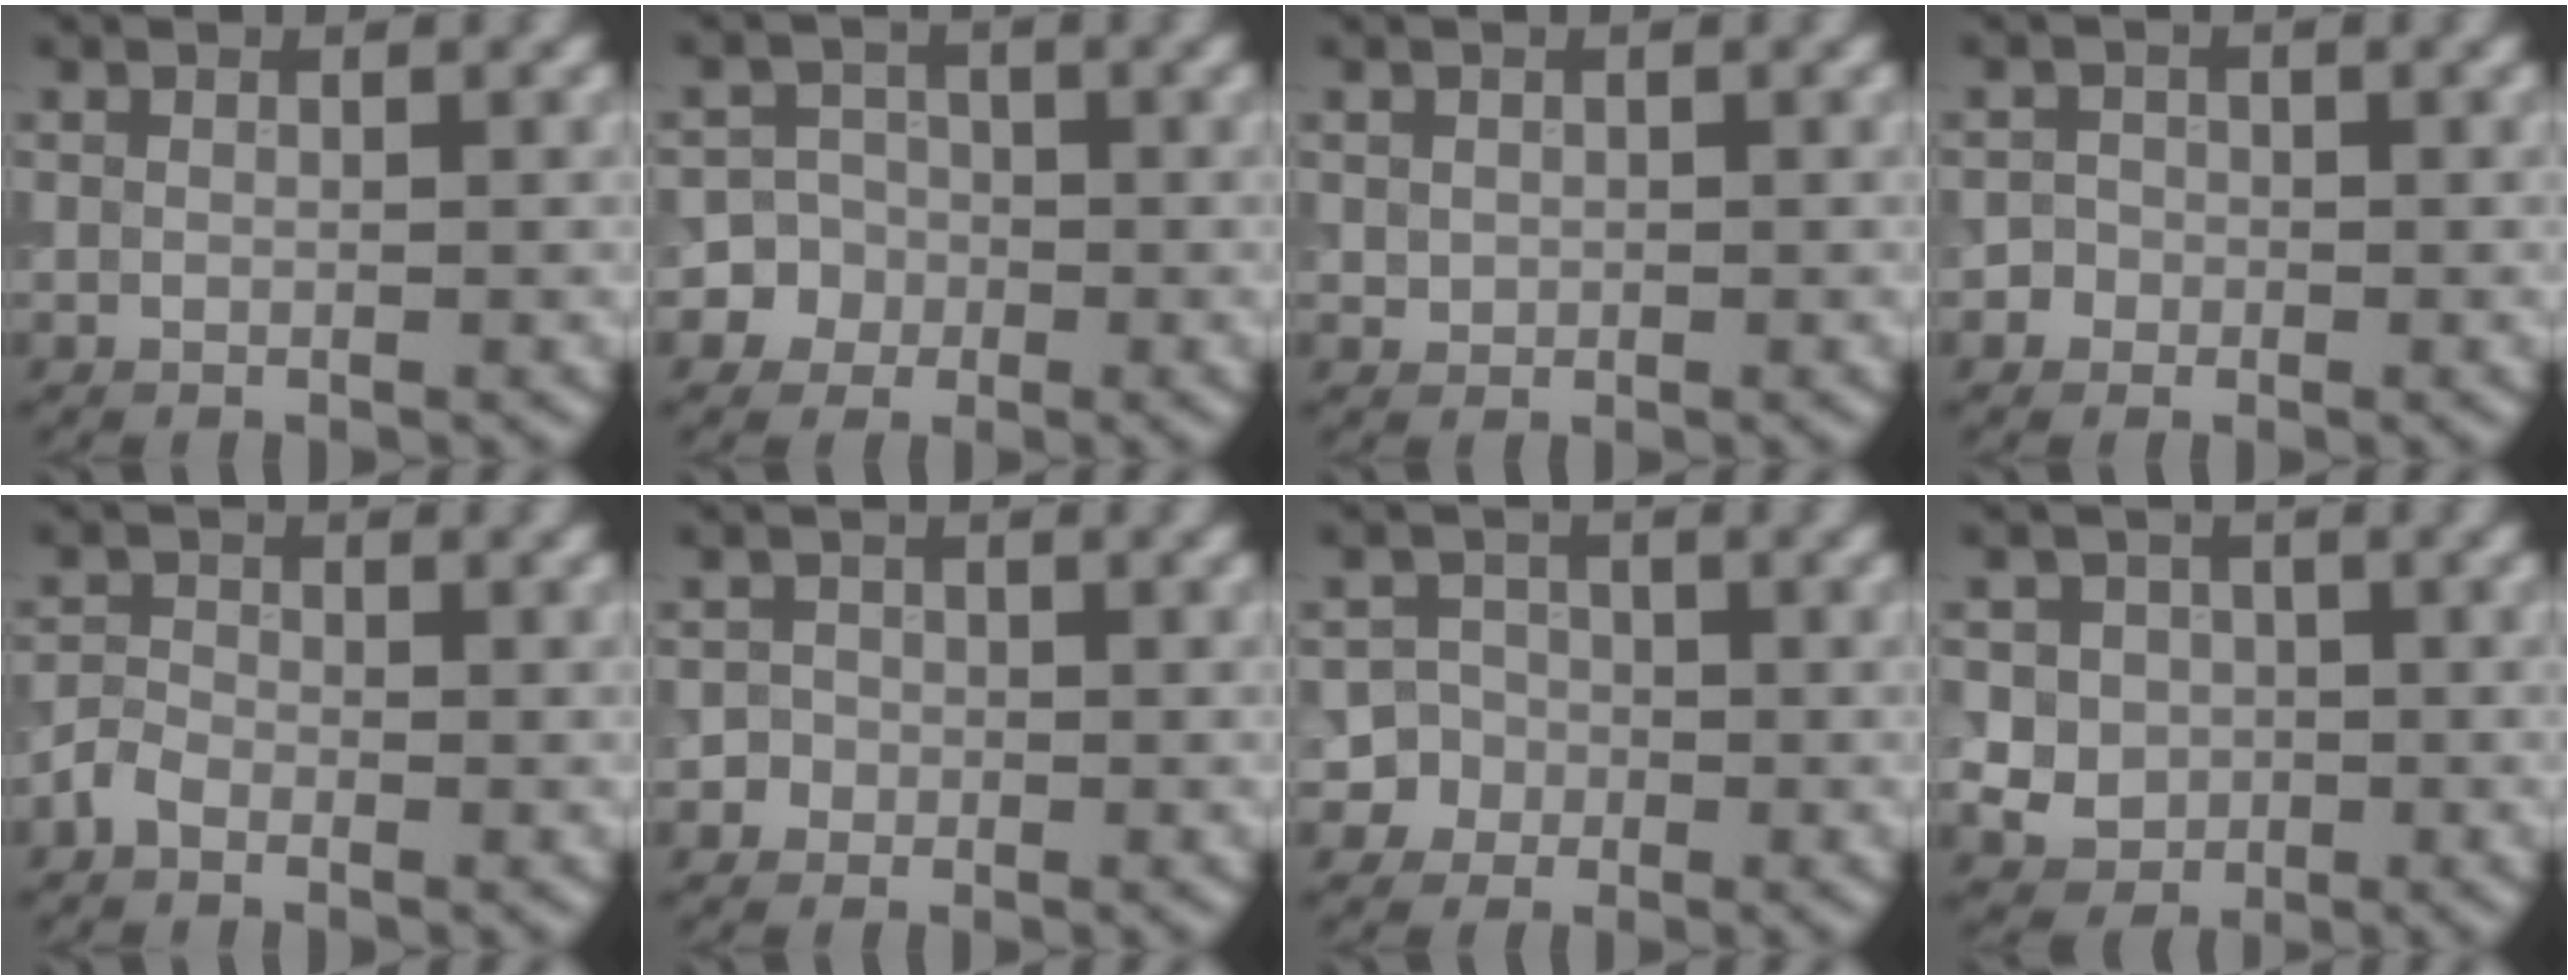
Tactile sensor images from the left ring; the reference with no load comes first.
{"total": 5.3, "force": [-1.9, 4.9, 0.4], "torque": [0.021, 0.009, -0.051]}
{"total": 0.9, "force": [0.1, 0.8, 0.3], "torque": [0.000, -0.003, 0.003]}
{"total": 1.4, "force": [-0.5, 1.3, 0.1], "torque": [0.019, 0.003, -0.010]}
{"total": 1.6, "force": [-1.1, 1.0, 0.8], "torque": [-0.012, 0.004, -0.028]}
{"total": 1.5, "force": [-0.4, 1.4, 0.1], "torque": [0.020, 0.004, -0.012]}
{"total": 4.6, "force": [-1.9, 4.2, 0.3], "torque": [0.024, 0.004, -0.049]}
{"total": 4.9, "force": [0.2, 4.5, 1.8], "torque": [-0.018, 0.017, -0.010]}